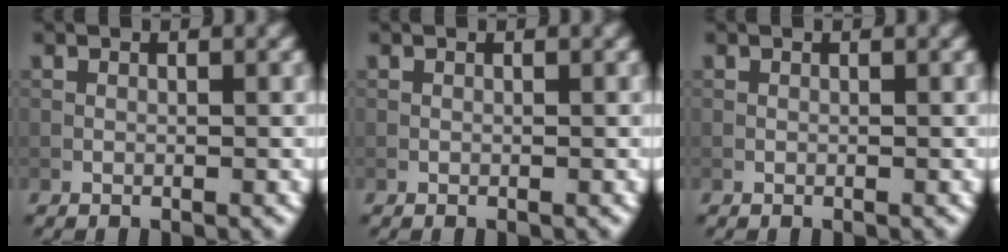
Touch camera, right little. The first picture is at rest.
{"total": 0.0}
{"total": 0.0}